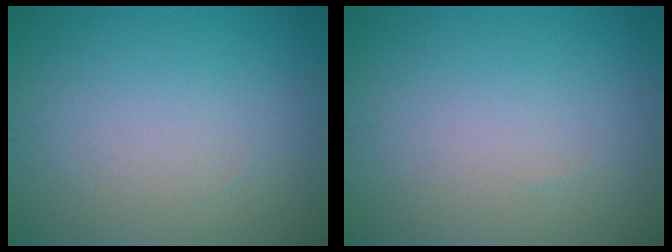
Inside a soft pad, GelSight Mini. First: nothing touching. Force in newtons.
{"total": 0.0}